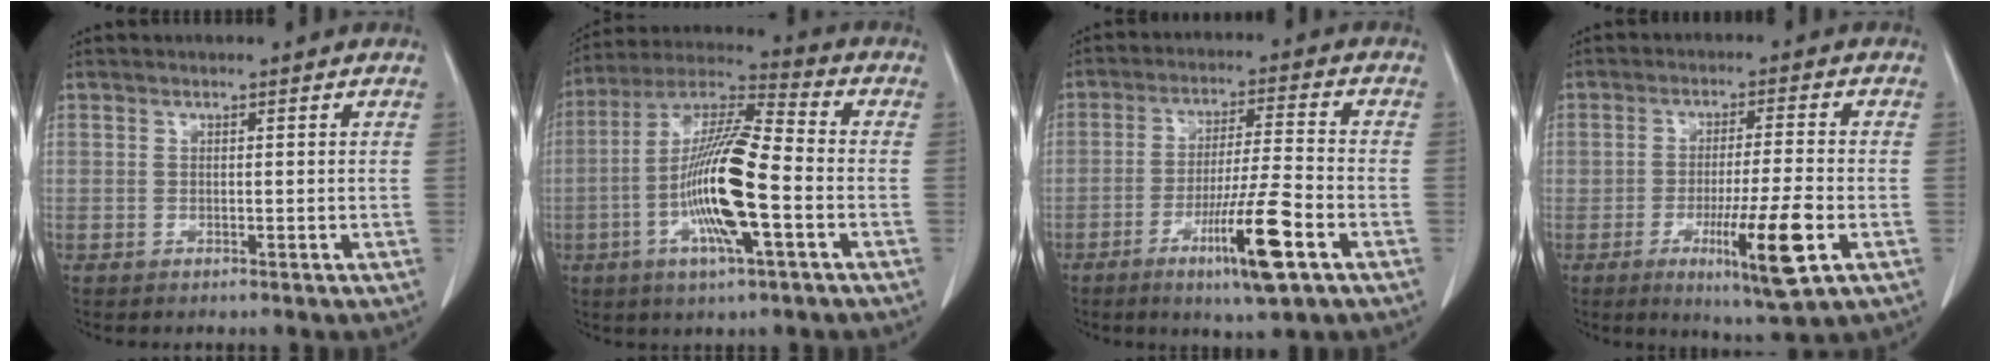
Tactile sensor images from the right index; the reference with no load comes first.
{"total": 15.8, "force": [-3.7, 1.7, 15.2], "torque": [-0.297, -0.002, -0.073]}
{"total": 11.5, "force": [-5.3, -0.1, 10.2], "torque": [-0.177, -0.018, -0.091]}
{"total": 11.1, "force": [-3.9, 0.1, 10.4], "torque": [-0.168, -0.029, -0.061]}